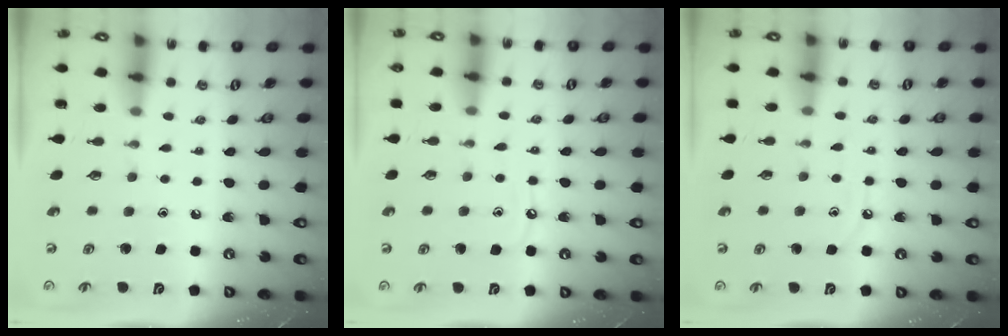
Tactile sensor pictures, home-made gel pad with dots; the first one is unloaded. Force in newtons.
{"total": 6.8, "press": 6.7, "slide": 0.9}
{"total": 6.2, "press": 6.1, "slide": 0.6}